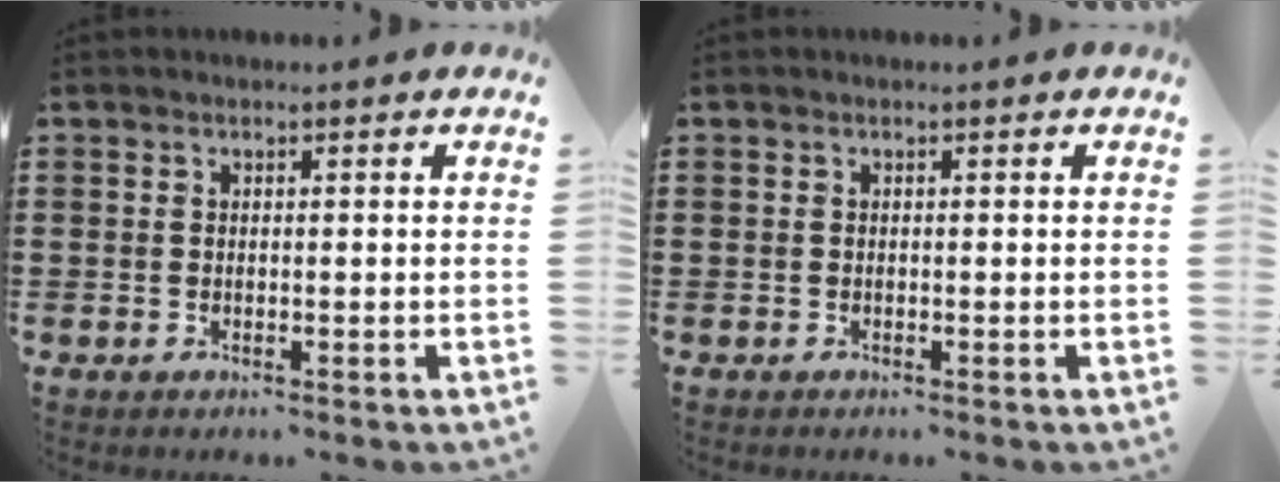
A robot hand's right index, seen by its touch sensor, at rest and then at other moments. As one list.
[{"total": 0.0}]